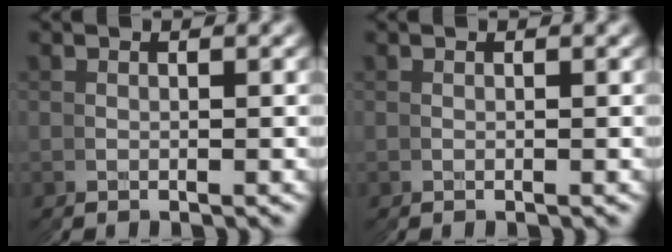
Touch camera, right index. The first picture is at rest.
{"total": 0.0}